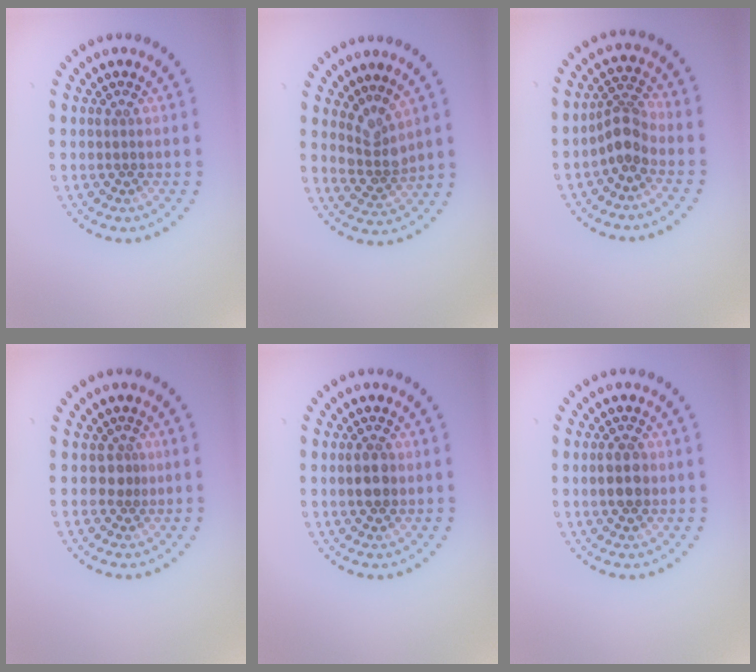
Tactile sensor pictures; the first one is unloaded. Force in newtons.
{"total": 2.7, "press": 2.0, "slide": 1.8}
{"total": 2.8, "press": 2.2, "slide": 1.8}
{"total": 0.9, "press": 0.5, "slide": 0.7}
{"total": 2.8, "press": 2.8, "slide": 0.1}
{"total": 2.9, "press": 2.9, "slide": 0.1}